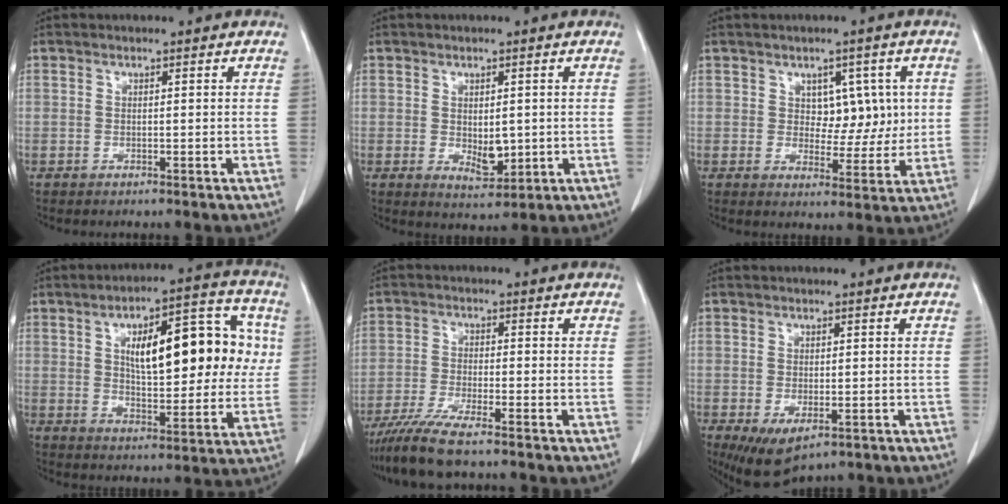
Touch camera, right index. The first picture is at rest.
{"total": 4.2, "force": [-0.1, 2.2, 3.6], "torque": [-0.057, -0.011, 0.009]}
{"total": 6.0, "force": [1.6, 3.9, 4.3], "torque": [-0.042, 0.010, 0.030]}
{"total": 18.6, "force": [4.4, 7.0, 16.7], "torque": [-0.236, 0.035, 0.065]}
{"total": 7.1, "force": [-5.9, 0.1, 4.0], "torque": [-0.068, -0.021, -0.106]}
{"total": 6.3, "force": [-3.0, 3.1, 4.6], "torque": [-0.073, -0.017, -0.040]}